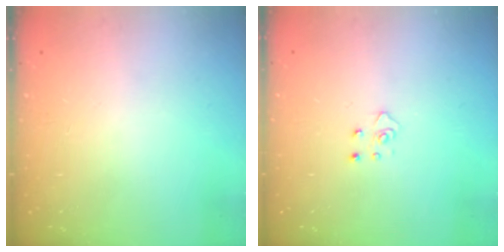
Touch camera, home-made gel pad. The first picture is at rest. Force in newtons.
{"total": 4.0, "press": 4.0, "slide": 0.4}